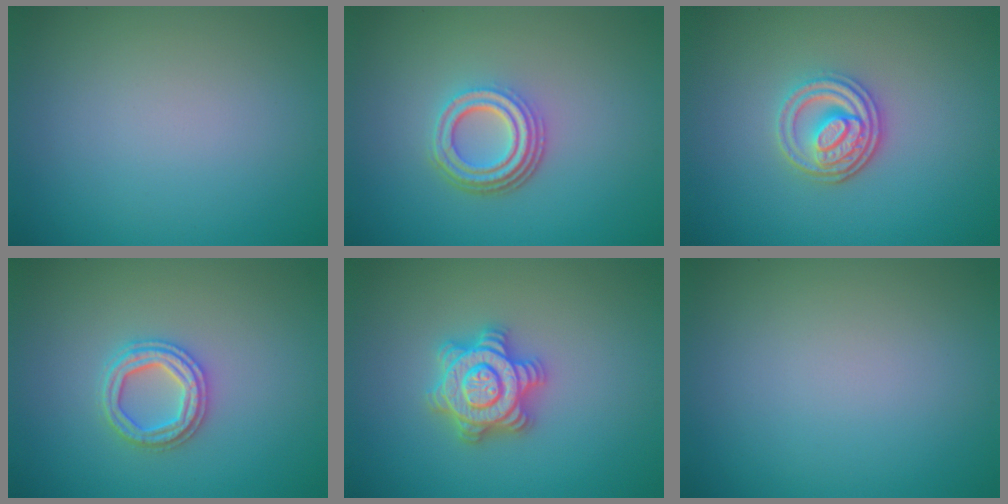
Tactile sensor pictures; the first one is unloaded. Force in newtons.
{"total": 4.2, "press": 3.1, "slide": 2.9}
{"total": 3.6, "press": 3.0, "slide": 1.9}
{"total": 2.7, "press": 2.6, "slide": 0.7}
{"total": 4.8, "press": 4.8, "slide": 0.6}
{"total": 0.0}